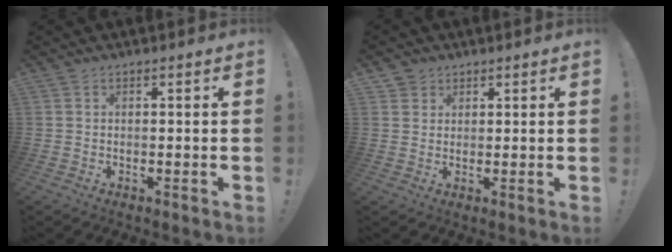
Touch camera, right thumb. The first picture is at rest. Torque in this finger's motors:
{"motor_torque": [-0.30, 0.15, -0.01, 0.00, 0.04]}